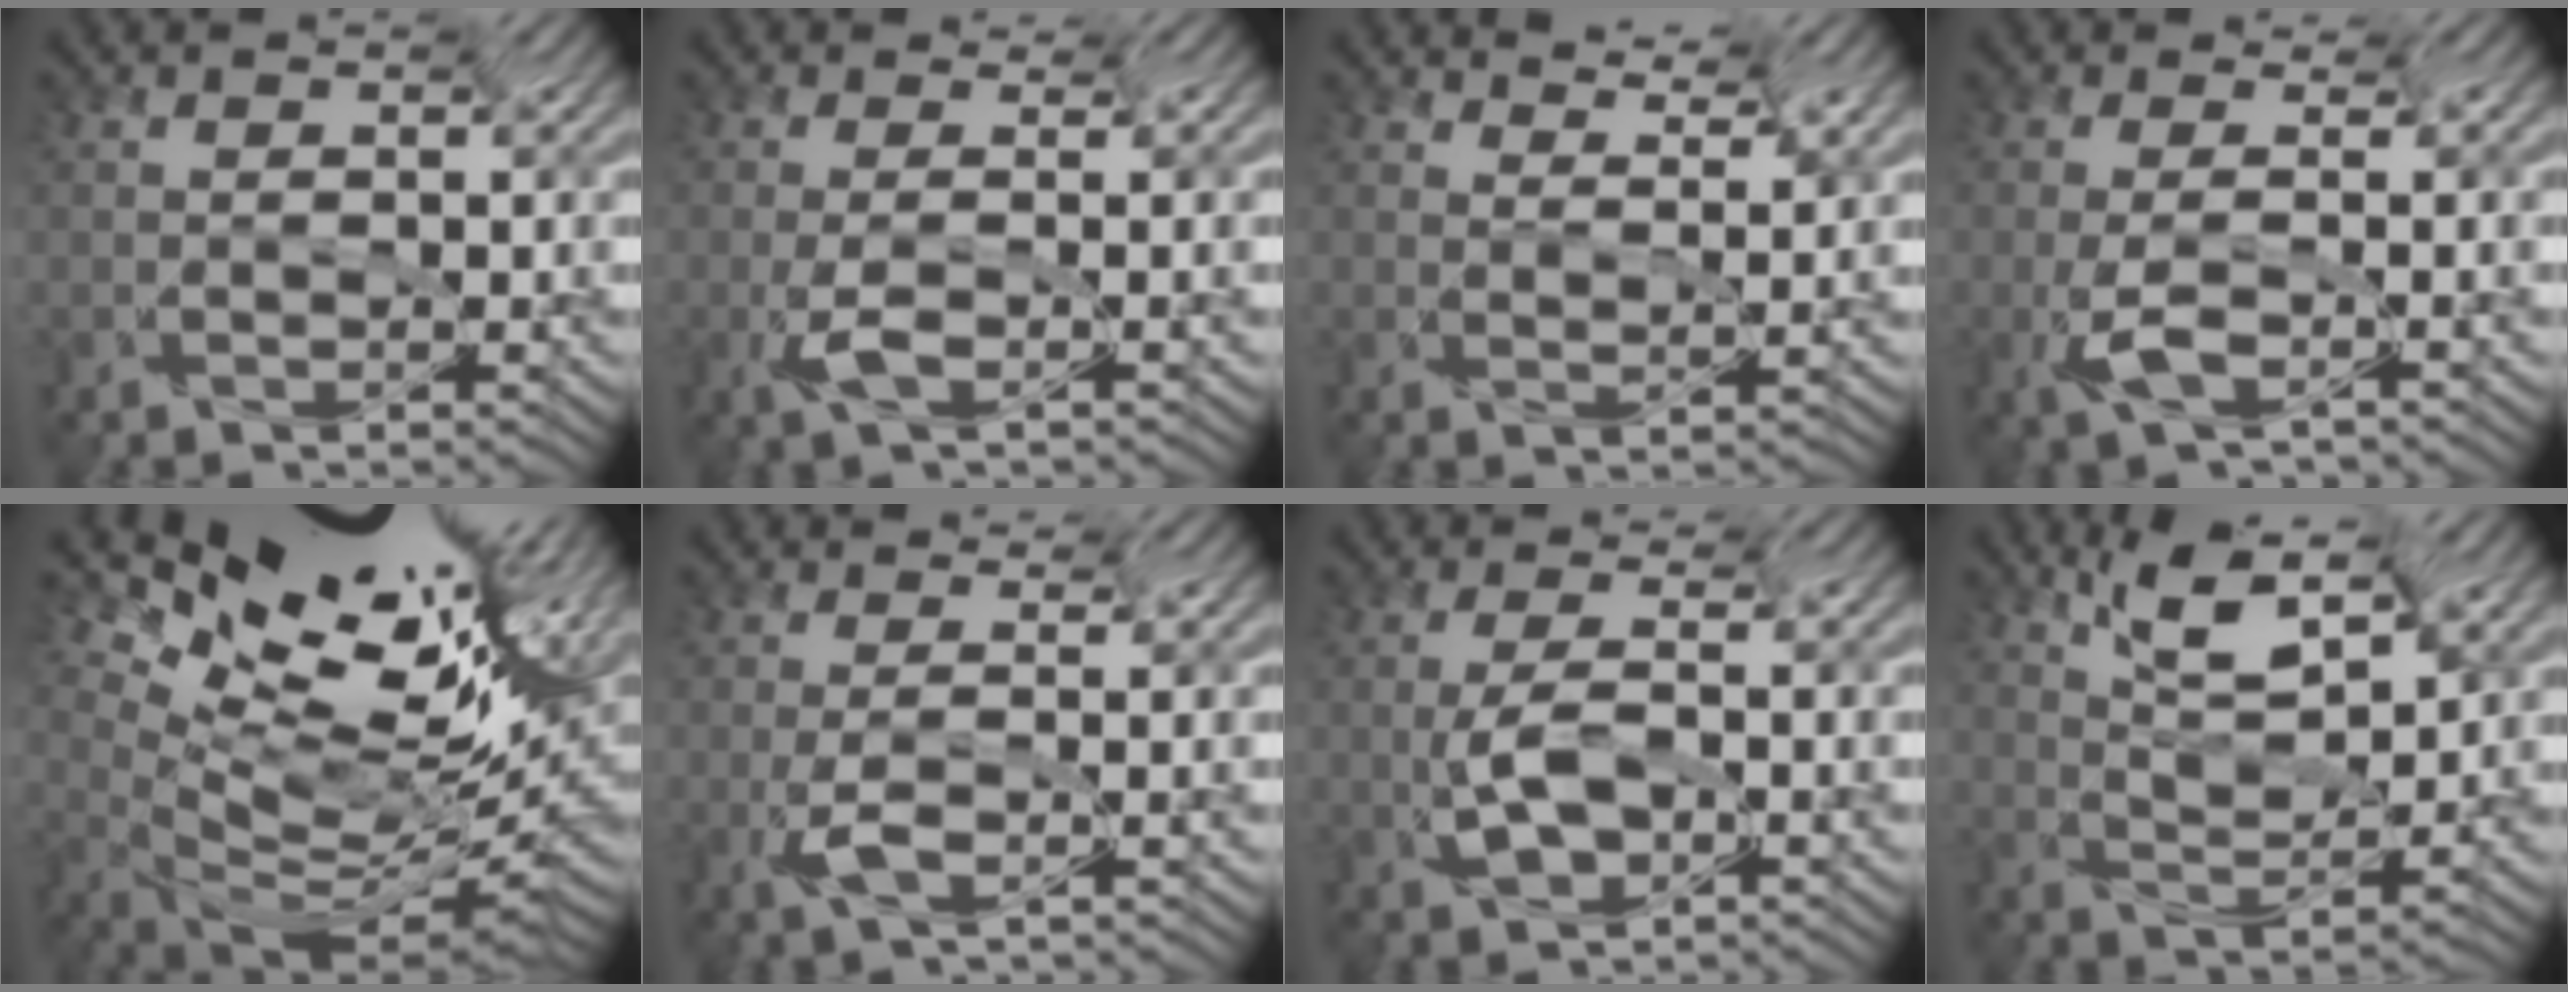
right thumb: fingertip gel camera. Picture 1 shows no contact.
{"total": 2.7, "force": [-1.4, 1.0, 2.1], "torque": [-0.051, -0.005, -0.025]}
{"total": 2.4, "force": [2.3, -0.6, 0.3], "torque": [-0.018, 0.002, 0.043]}
{"total": 2.5, "force": [-1.6, 0.7, 1.8], "torque": [-0.046, -0.004, -0.028]}
{"total": 12.7, "force": [5.4, 4.2, 10.7], "torque": [-0.155, 0.049, 0.095]}
{"total": 2.4, "force": [-1.4, 0.7, 1.9], "torque": [-0.044, -0.005, -0.025]}
{"total": 3.3, "force": [-2.5, 0.5, 2.0], "torque": [-0.047, 0.000, -0.041]}
{"total": 5.2, "force": [3.5, 0.6, 3.8], "torque": [-0.080, 0.004, 0.071]}